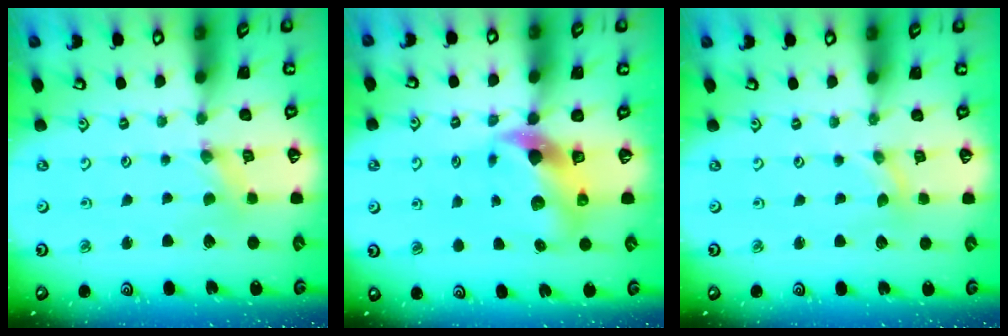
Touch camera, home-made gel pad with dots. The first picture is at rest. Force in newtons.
{"total": 9.2, "press": 9.1, "slide": 1.3}
{"total": 0.0}